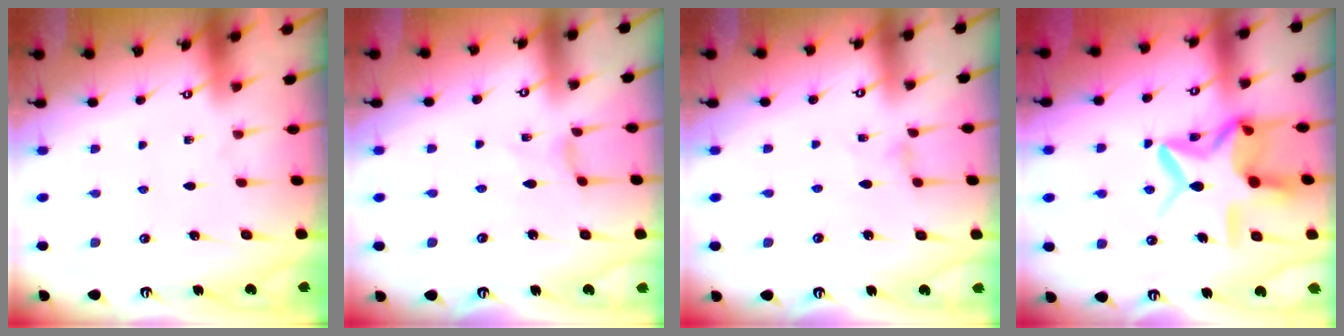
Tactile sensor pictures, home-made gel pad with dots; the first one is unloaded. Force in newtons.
{"total": 0.0}
{"total": 0.9, "press": 0.9, "slide": 0.3}
{"total": 15.2, "press": 15.1, "slide": 1.1}